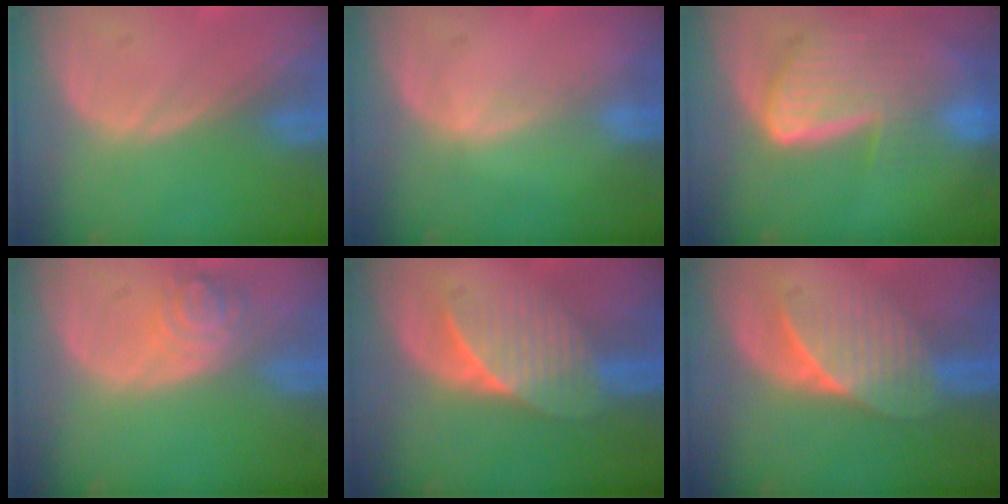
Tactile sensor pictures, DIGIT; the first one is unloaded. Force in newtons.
{"total": 0.6, "press": 0.5, "slide": 0.2}
{"total": 9.3, "press": 8.1, "slide": 4.6}
{"total": 4.3, "press": 4.1, "slide": 1.3}
{"total": 7.5, "press": 6.6, "slide": 3.5}
{"total": 7.5, "press": 6.6, "slide": 3.5}